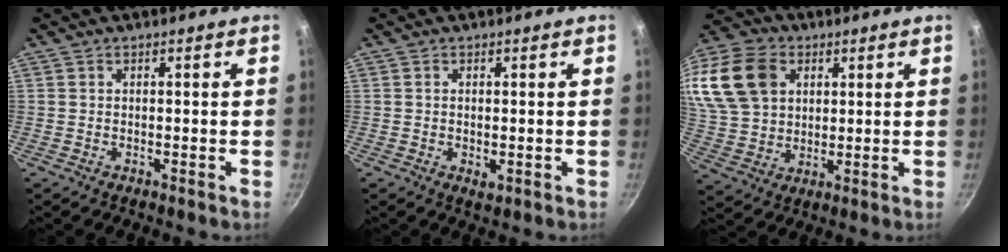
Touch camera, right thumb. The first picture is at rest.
{"total": 1.7, "force": [-0.2, 0.8, 1.5], "torque": [-0.024, -0.006, -0.001]}
{"total": 21.5, "force": [7.4, 16.0, 12.3], "torque": [-0.263, 0.014, 0.145]}